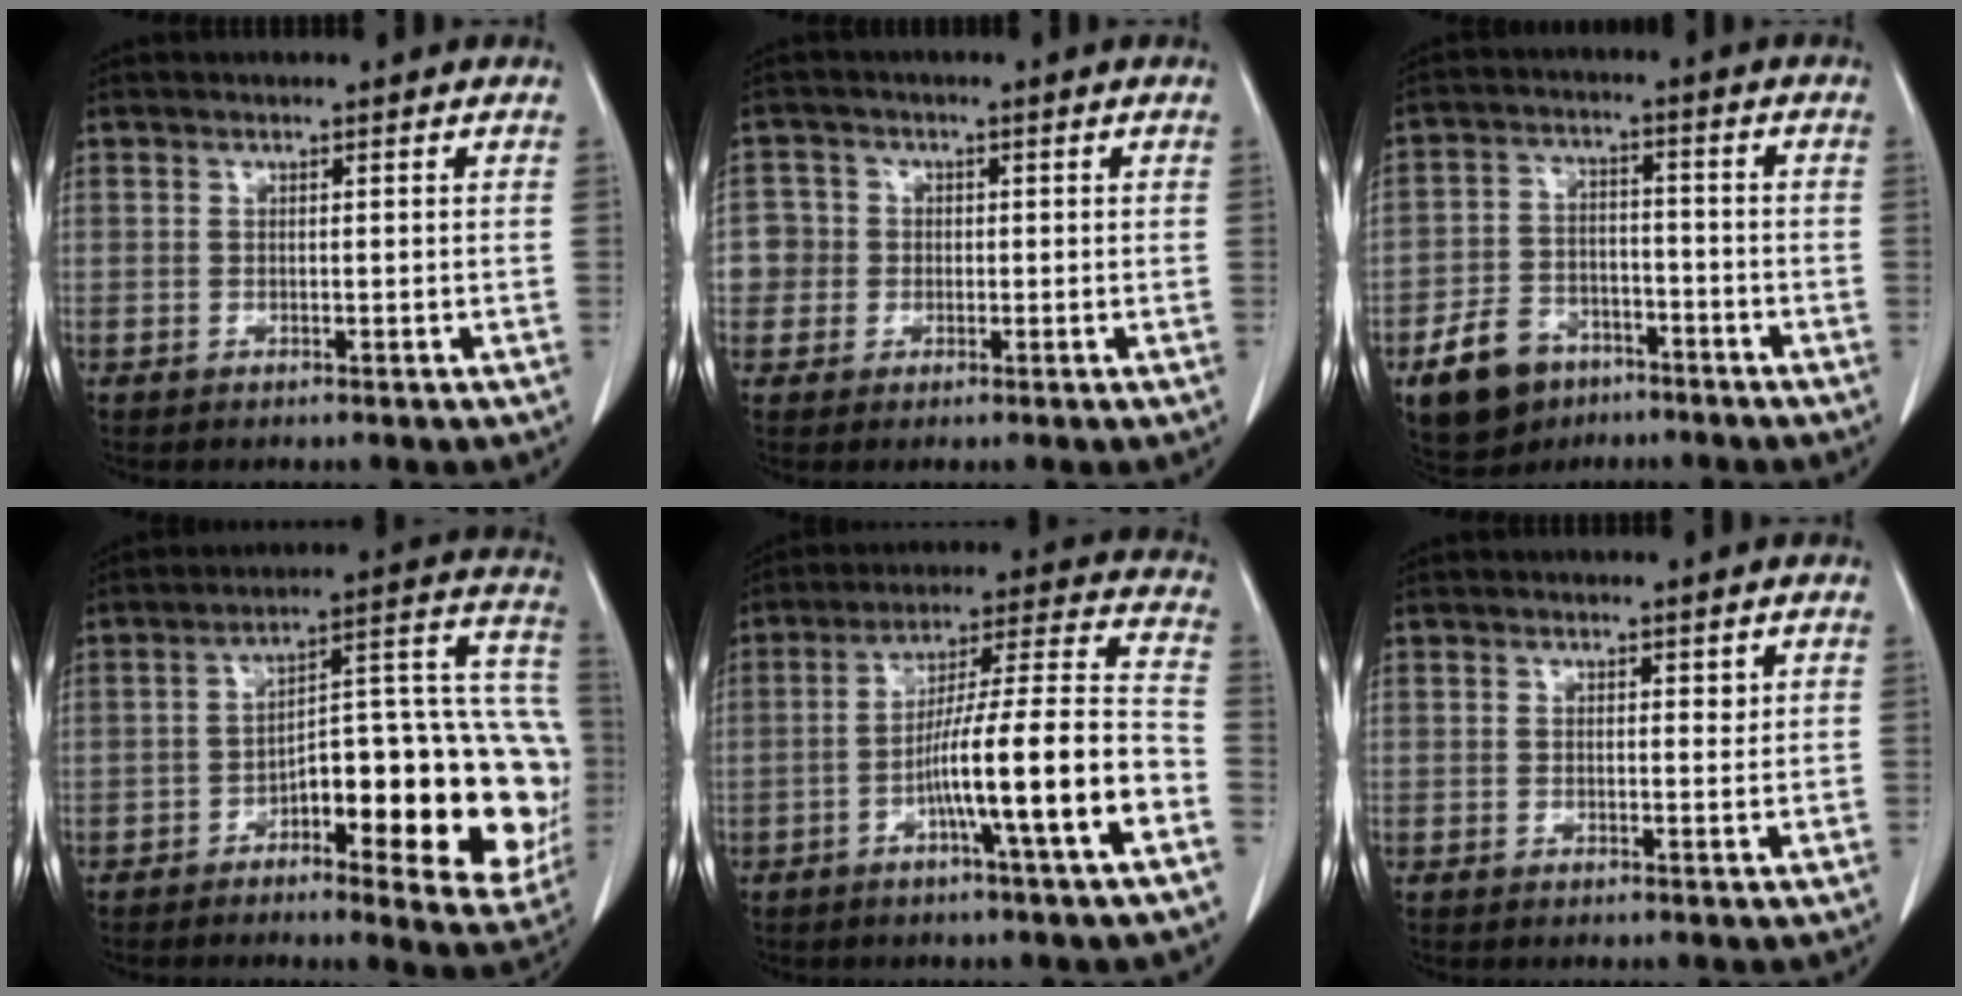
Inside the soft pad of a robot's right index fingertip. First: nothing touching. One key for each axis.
{"total": 4.1, "fx": -0.3, "fy": 4.1, "fz": 0.0, "tx": 0.011, "ty": 0.016, "tz": -0.007}
{"total": 9.5, "fx": -5.9, "fy": 6.3, "fz": 4.1, "tx": -0.090, "ty": 0.011, "tz": -0.097}
{"total": 23.7, "fx": -5.9, "fy": 7.1, "fz": 21.8, "tx": -0.211, "ty": 0.039, "tz": -0.065}
{"total": 15.5, "fx": -5.7, "fy": -0.3, "fz": 14.4, "tx": -0.234, "ty": 0.011, "tz": -0.094}
{"total": 0.9, "fx": 0.6, "fy": 0.4, "fz": 0.6, "tx": -0.004, "ty": -0.002, "tz": 0.006}